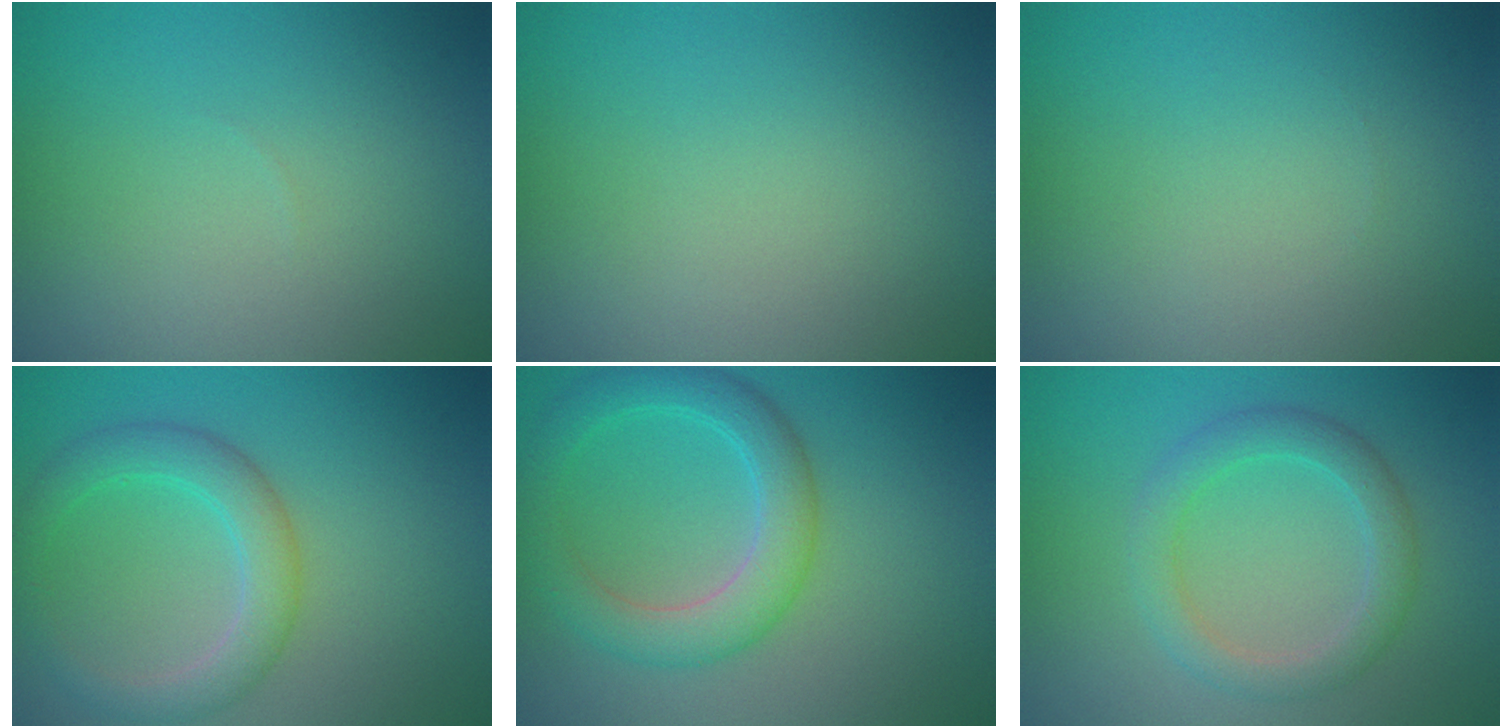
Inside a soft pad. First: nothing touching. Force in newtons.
{"total": 0.0}
{"total": 0.0}
{"total": 3.7, "press": 3.7, "slide": 0.3}
{"total": 4.7, "press": 4.7, "slide": 0.2}
{"total": 3.2, "press": 3.2, "slide": 0.1}